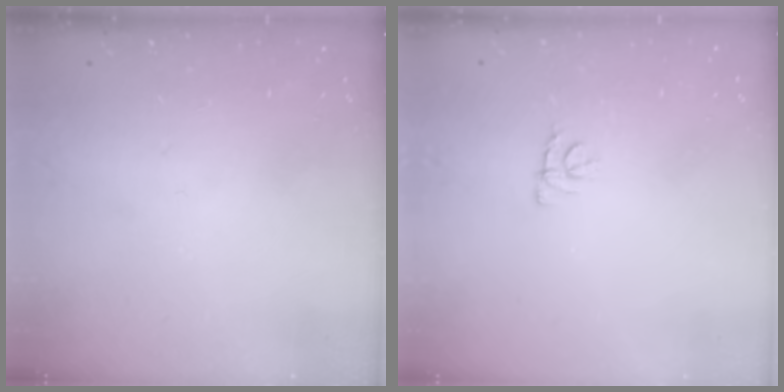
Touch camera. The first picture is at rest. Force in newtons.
{"total": 4.0, "press": 4.0, "slide": 0.3}